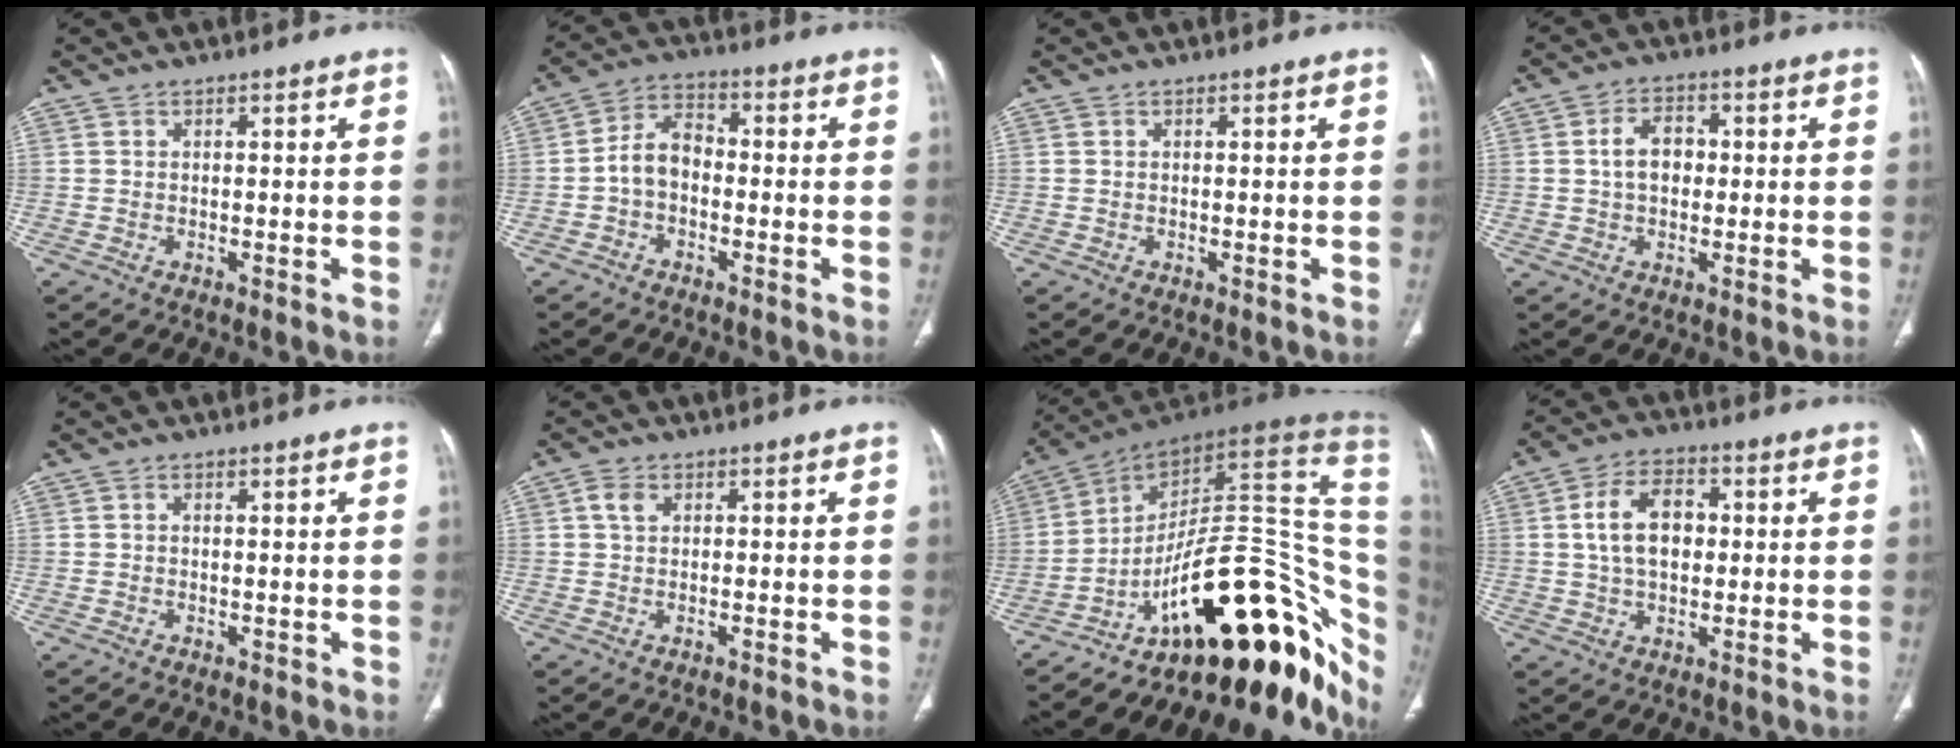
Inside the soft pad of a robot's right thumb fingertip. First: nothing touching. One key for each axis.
{"total": 8.9, "fx": -2.0, "fy": 6.3, "fz": 6.0, "tx": -0.093, "ty": 0.037, "tz": -0.050}
{"total": 0.0}
{"total": 6.0, "fx": 0.4, "fy": 4.2, "fz": 4.3, "tx": -0.066, "ty": 0.014, "tz": 0.002}
{"total": 0.0}
{"total": 2.3, "fx": 0.5, "fy": 1.5, "fz": 1.6, "tx": -0.038, "ty": 0.002, "tz": 0.007}
{"total": 31.8, "fx": -8.8, "fy": 13.8, "fz": 27.2, "tx": -0.250, "ty": 0.103, "tz": -0.124}
{"total": 10.0, "fx": 1.2, "fy": 6.4, "fz": 7.6, "tx": -0.123, "ty": 0.013, "tz": 0.020}